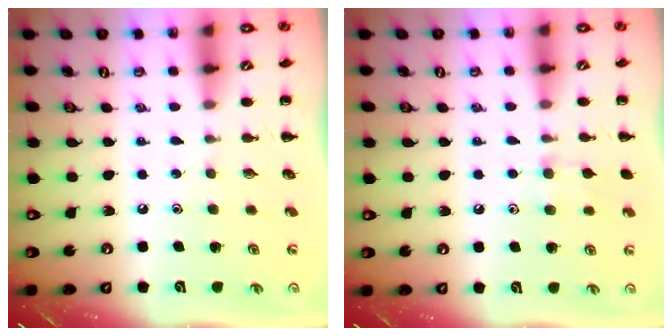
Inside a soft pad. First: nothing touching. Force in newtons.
{"total": 7.3, "press": 7.0, "slide": 2.3}